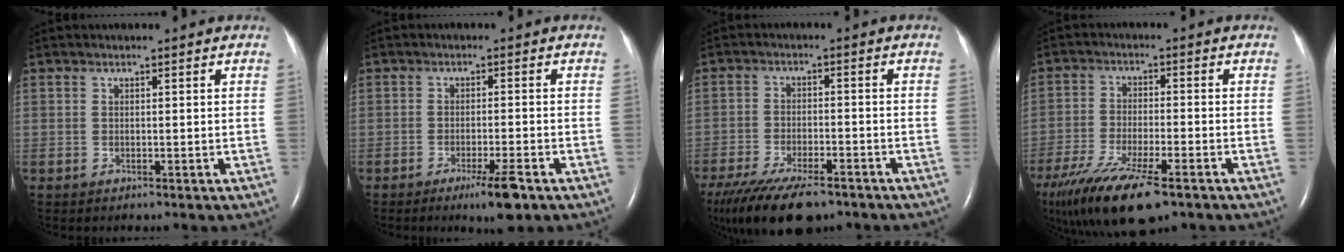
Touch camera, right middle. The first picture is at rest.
{"total": 4.9, "force": [-3.0, 0.0, 3.8], "torque": [-0.064, -0.011, -0.048]}
{"total": 16.2, "force": [-11.9, 5.4, 9.5], "torque": [-0.202, -0.036, -0.188]}
{"total": 16.6, "force": [-11.3, 3.8, 11.5], "torque": [-0.237, -0.043, -0.190]}